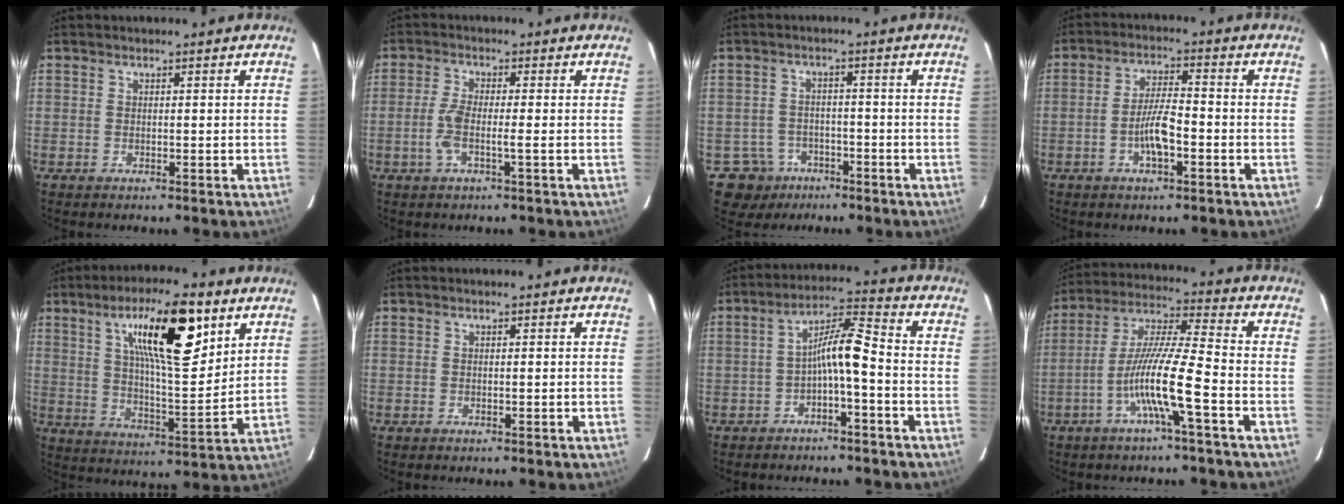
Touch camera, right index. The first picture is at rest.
{"total": 3.9, "force": [-0.9, 0.3, 3.8], "torque": [-0.083, 0.004, -0.019]}
{"total": 6.4, "force": [-3.4, 5.4, -0.1], "torque": [0.002, 0.010, -0.048]}
{"total": 5.8, "force": [-1.9, 1.2, 5.3], "torque": [-0.106, 0.008, -0.035]}
{"total": 15.9, "force": [7.6, 3.1, 13.7], "torque": [-0.230, 0.005, 0.130]}
{"total": 0.0}
{"total": 6.8, "force": [-1.8, 0.7, 6.5], "torque": [-0.112, 0.028, -0.032]}
{"total": 11.3, "force": [-4.3, -0.6, 10.5], "torque": [-0.205, 0.004, -0.086]}